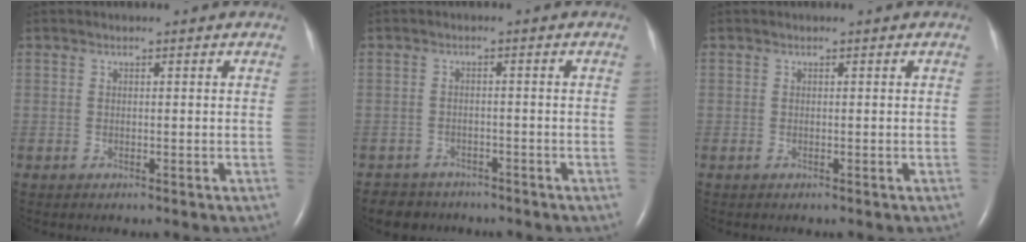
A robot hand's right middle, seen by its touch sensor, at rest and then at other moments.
{"total": 4.4, "force": [-3.6, 2.5, -0.3], "torque": [0.003, 0.004, -0.055]}
{"total": 0.0}